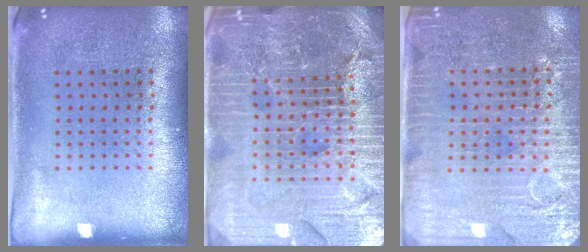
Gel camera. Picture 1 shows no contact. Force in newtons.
{"total": 5.9, "press": 5.3, "slide": 2.7}
{"total": 3.6, "press": 3.2, "slide": 1.7}